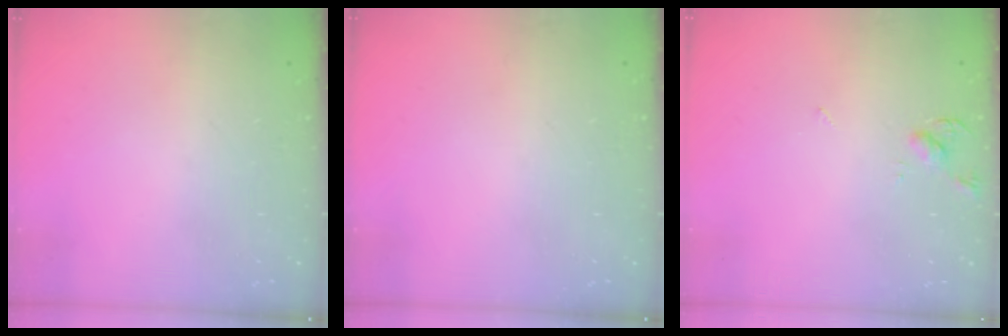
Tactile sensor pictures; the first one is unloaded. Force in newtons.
{"total": 0.0}
{"total": 4.0, "press": 3.9, "slide": 0.8}